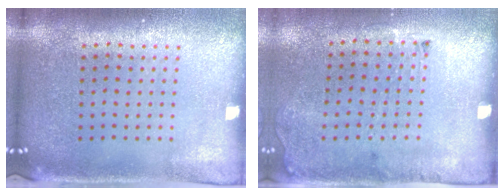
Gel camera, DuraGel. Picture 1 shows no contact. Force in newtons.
{"total": 1.9, "press": 1.3, "slide": 1.4}